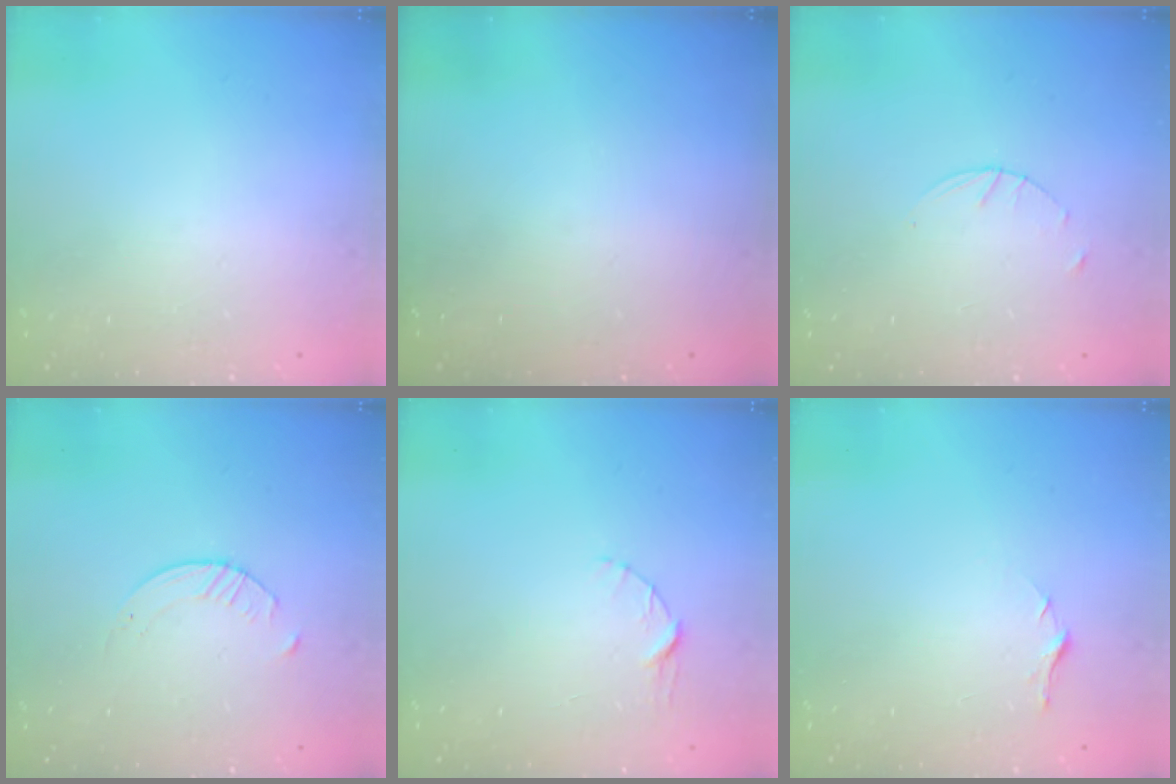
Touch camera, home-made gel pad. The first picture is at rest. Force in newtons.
{"total": 0.0}
{"total": 1.6, "press": 1.6, "slide": 0.2}
{"total": 2.8, "press": 2.7, "slide": 0.3}
{"total": 3.8, "press": 3.8, "slide": 0.4}
{"total": 5.7, "press": 5.6, "slide": 0.6}